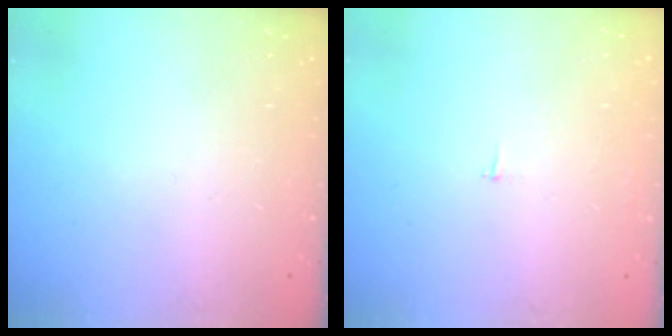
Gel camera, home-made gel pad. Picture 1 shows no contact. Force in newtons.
{"total": 2.1, "press": 2.1, "slide": 0.2}